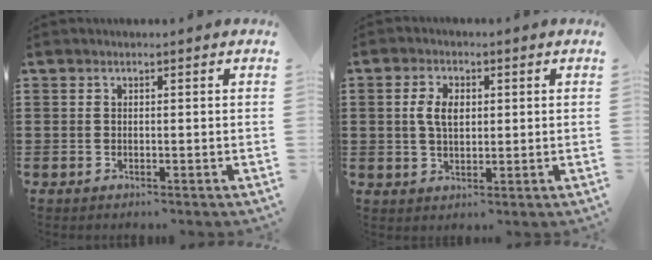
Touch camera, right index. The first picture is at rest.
{"total": 4.5, "force": [0.7, 2.6, 3.6], "torque": [-0.082, 0.010, 0.007]}